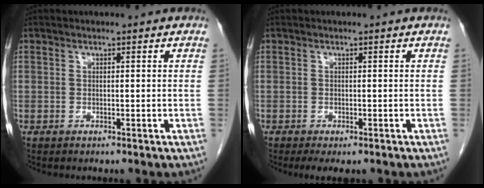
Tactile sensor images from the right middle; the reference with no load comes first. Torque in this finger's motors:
{"motor_torque": [0.46, -0.17, 0.02, 0.02]}